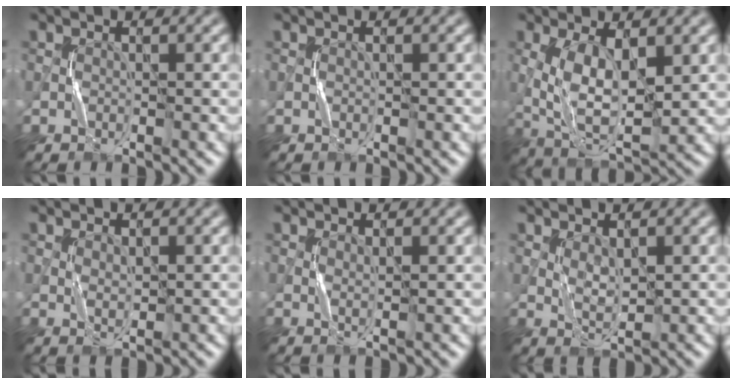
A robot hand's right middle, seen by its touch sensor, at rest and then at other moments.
{"total": 0.0}
{"total": 6.5, "force": [1.0, 2.8, 5.8], "torque": [-0.121, -0.006, 0.023]}
{"total": 1.3, "force": [0.6, 0.6, 1.1], "torque": [-0.021, -0.003, 0.015]}
{"total": 0.8, "force": [0.6, 0.0, 0.6], "torque": [-0.012, -0.001, 0.011]}
{"total": 2.1, "force": [0.9, 0.9, 1.6], "torque": [-0.033, -0.003, 0.022]}